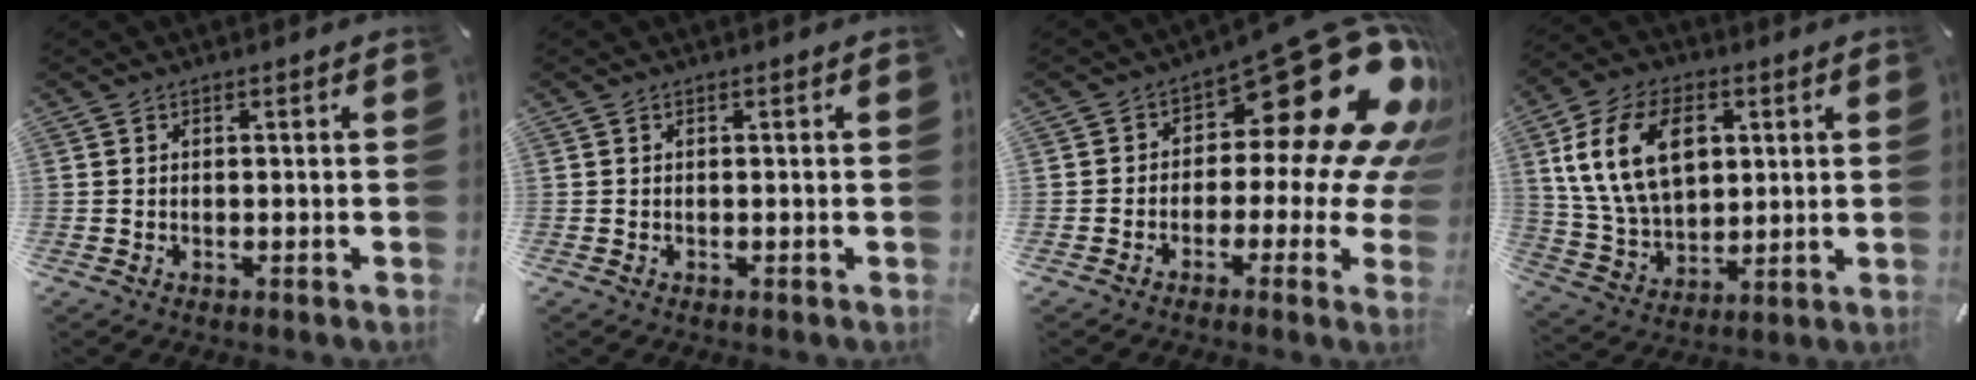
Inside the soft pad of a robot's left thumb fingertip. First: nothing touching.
{"total": 0.0}
{"total": 25.2, "force": [10.1, 11.2, 20.2], "torque": [-0.266, -0.084, 0.172]}
{"total": 16.6, "force": [4.8, 11.6, 11.0], "torque": [-0.222, 0.004, 0.085]}